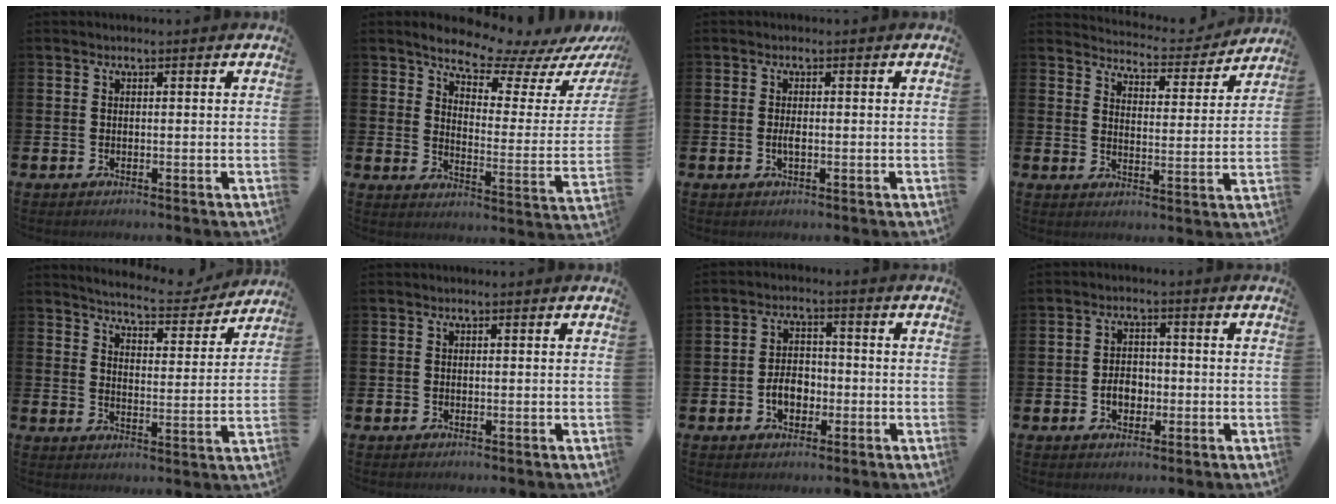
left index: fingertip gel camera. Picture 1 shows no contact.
{"total": 9.3, "force": [8.7, 1.3, 2.9], "torque": [-0.066, -0.071, 0.147]}
{"total": 1.2, "force": [-0.2, 0.4, 1.1], "torque": [-0.018, -0.002, -0.006]}
{"total": 4.9, "force": [4.9, 0.6, 0.3], "torque": [-0.027, -0.041, 0.081]}
{"total": 6.2, "force": [6.0, 0.7, 1.3], "torque": [-0.039, -0.043, 0.100]}
{"total": 0.0}
{"total": 4.1, "force": [-1.4, 2.9, 2.6], "torque": [-0.031, -0.002, -0.032]}
{"total": 3.4, "force": [-1.0, 2.5, 2.1], "torque": [-0.022, -0.004, -0.025]}